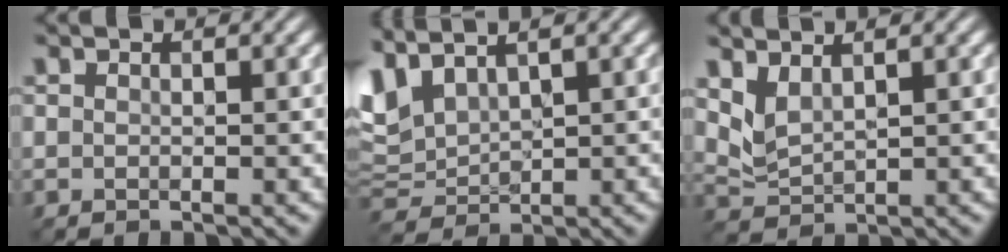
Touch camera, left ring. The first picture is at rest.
{"total": 5.1, "force": [2.6, 2.6, 3.5], "torque": [-0.096, 0.010, 0.057]}
{"total": 2.0, "force": [1.3, 0.8, 1.3], "torque": [-0.037, -0.004, 0.042]}